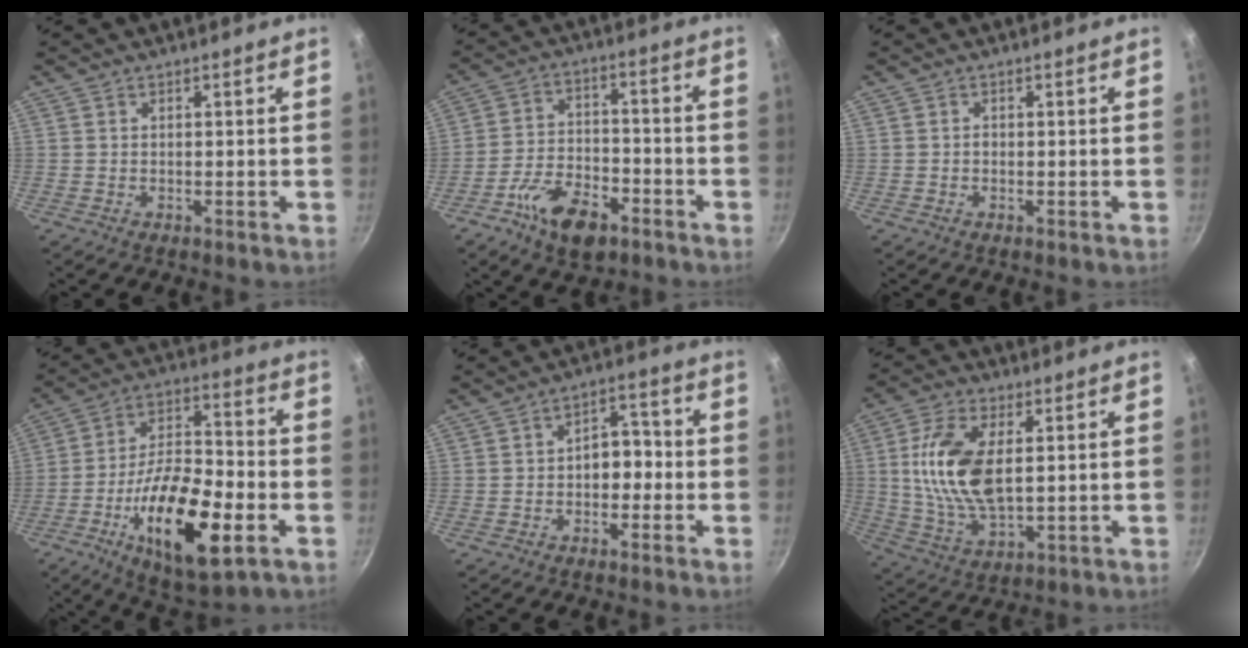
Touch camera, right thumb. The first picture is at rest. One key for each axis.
{"total": 11.7, "fx": -6.6, "fy": 6.1, "fz": 7.4, "tx": -0.117, "ty": 0.039, "tz": -0.119}
{"total": 0.6, "fx": -0.2, "fy": 0.5, "fz": 0.3, "tx": -0.004, "ty": 0.003, "tz": -0.004}
{"total": 21.9, "fx": -7.5, "fy": 8.8, "fz": 18.6, "tx": -0.306, "ty": 0.033, "tz": -0.127}
{"total": 6.0, "fx": -1.1, "fy": 4.1, "fz": 4.2, "tx": -0.014, "ty": 0.028, "tz": -0.023}
{"total": 14.5, "fx": 2.3, "fy": 7.4, "fz": 12.2, "tx": -0.234, "ty": -0.003, "tz": 0.047}